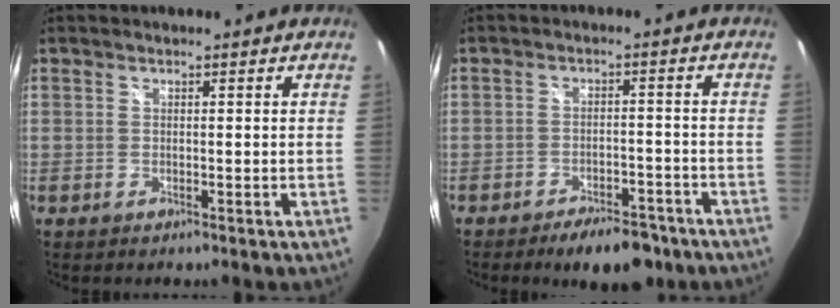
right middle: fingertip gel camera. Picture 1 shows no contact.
{"total": 9.1, "force": [-7.0, 3.6, 4.5], "torque": [-0.091, 0.001, -0.094]}